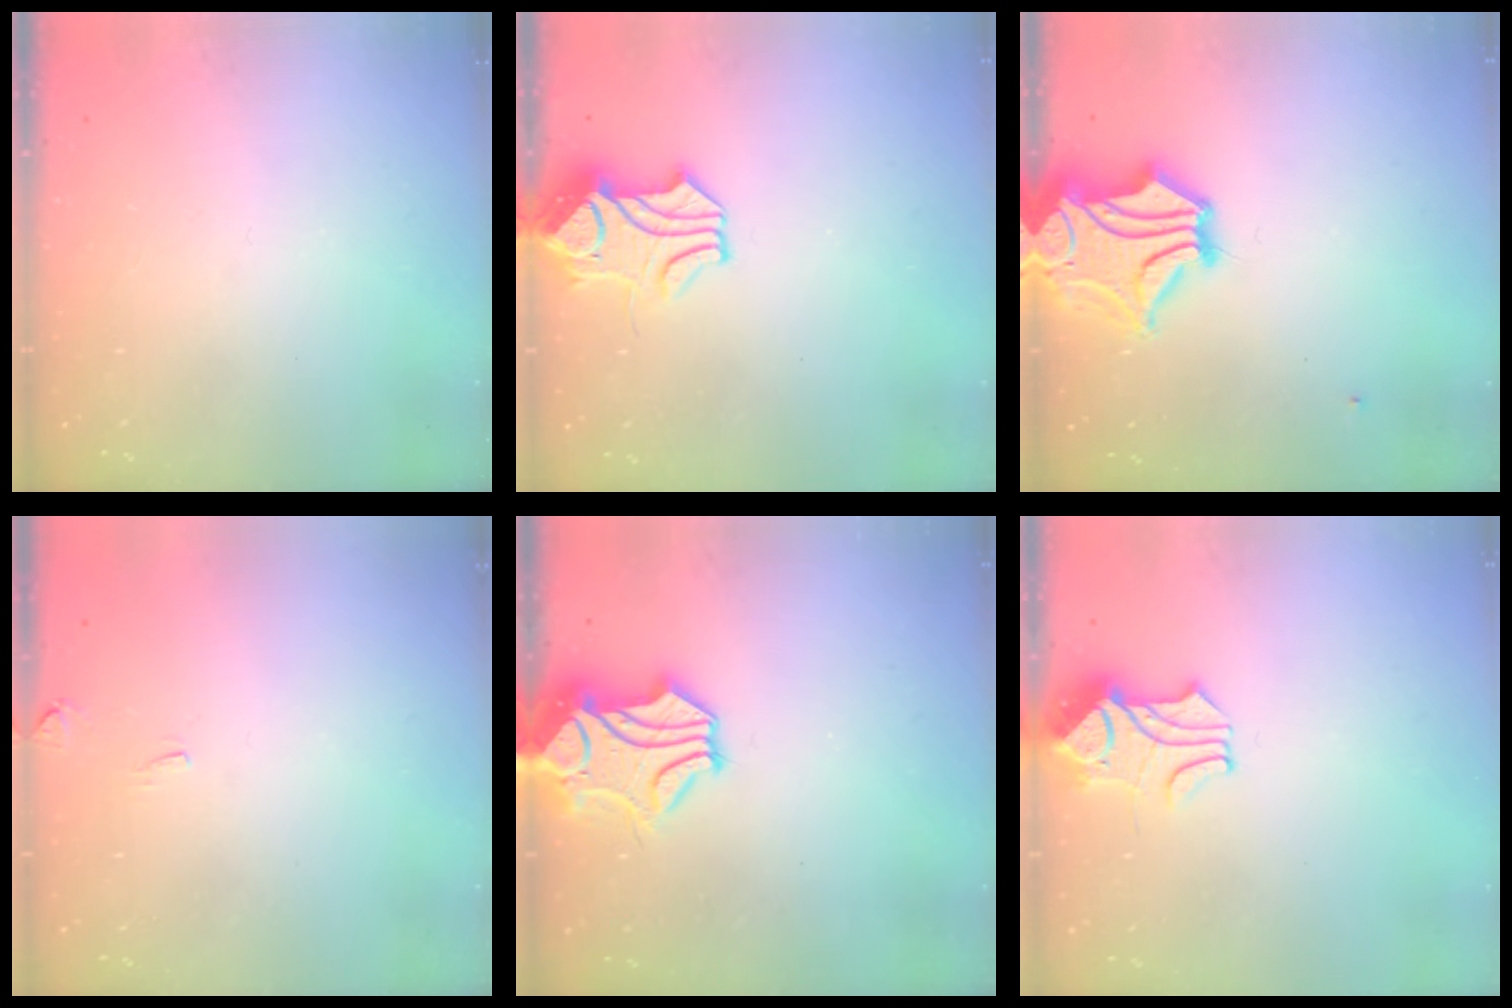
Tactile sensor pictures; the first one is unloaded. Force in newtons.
{"total": 2.0, "press": 1.9, "slide": 0.6}
{"total": 6.1, "press": 5.7, "slide": 2.2}
{"total": 4.8, "press": 4.8, "slide": 0.1}
{"total": 2.6, "press": 2.3, "slide": 1.4}
{"total": 1.9, "press": 1.5, "slide": 1.1}